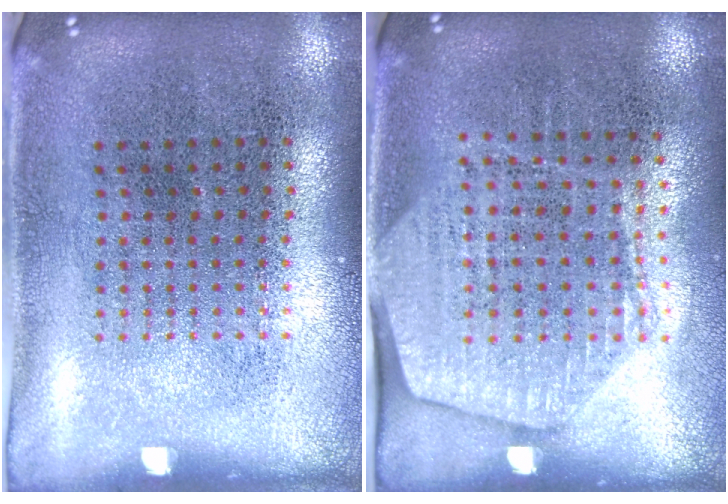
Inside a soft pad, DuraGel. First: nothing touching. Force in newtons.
{"total": 1.6, "press": 1.4, "slide": 0.7}